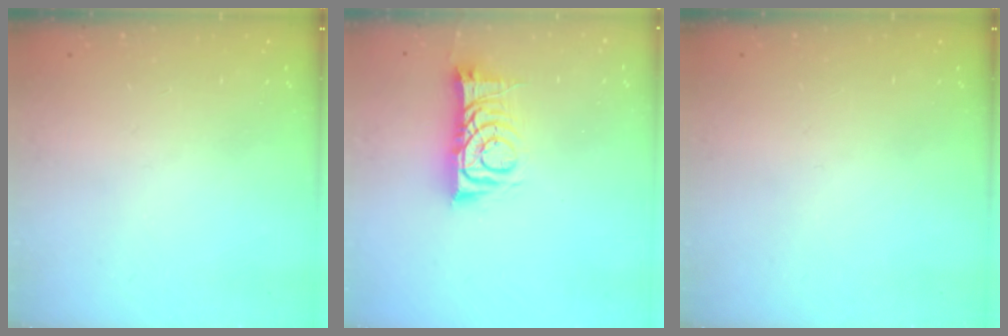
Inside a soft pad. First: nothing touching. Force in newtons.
{"total": 9.2, "press": 9.2, "slide": 0.1}
{"total": 0.0}